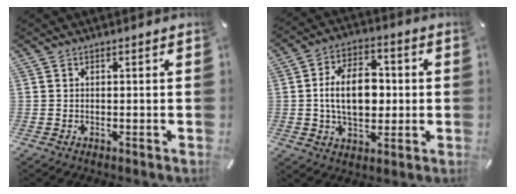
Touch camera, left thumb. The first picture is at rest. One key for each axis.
{"total": 13.2, "fx": 0.2, "fy": 8.7, "fz": 9.9, "tx": -0.182, "ty": 0.010, "tz": 0.002}